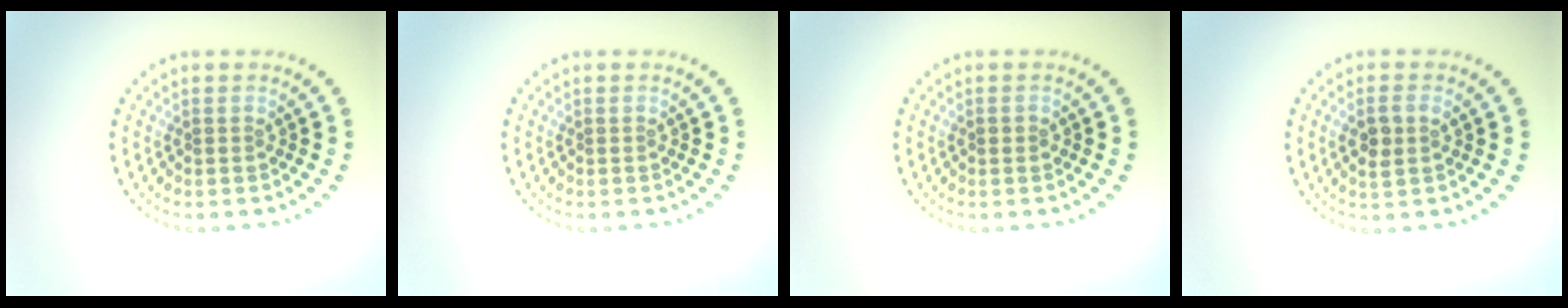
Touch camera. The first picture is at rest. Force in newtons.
{"total": 0.0}
{"total": 0.8, "press": 0.8, "slide": 0.2}
{"total": 2.0, "press": 1.9, "slide": 0.4}